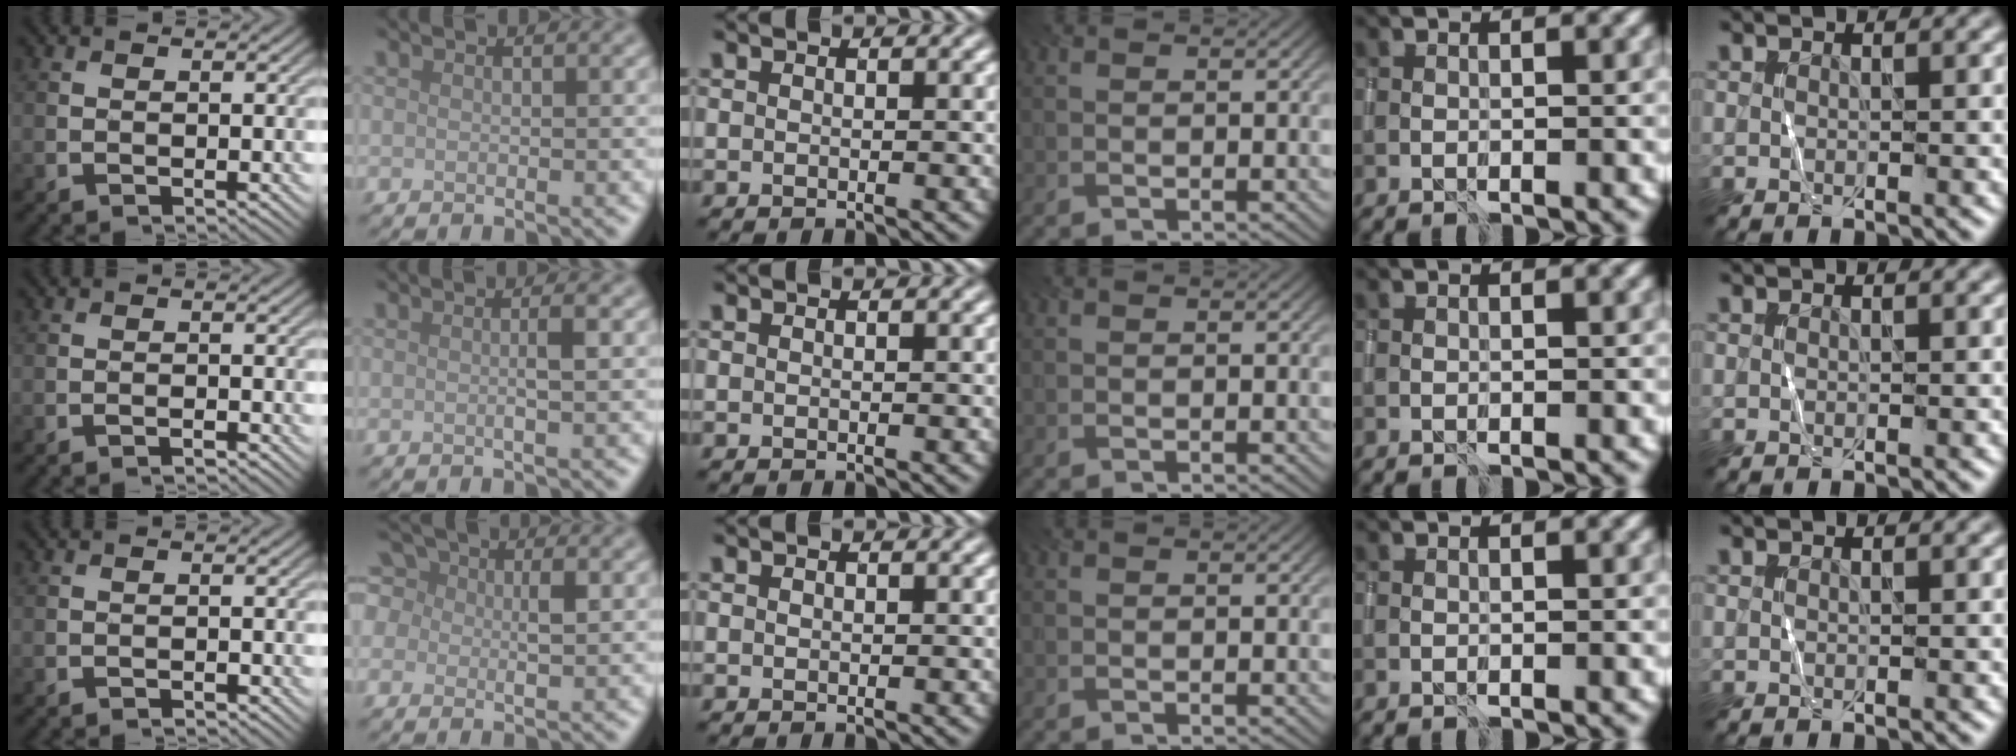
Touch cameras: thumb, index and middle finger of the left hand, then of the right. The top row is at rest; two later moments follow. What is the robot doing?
{"motion": "wrap", "object": "sponge"}